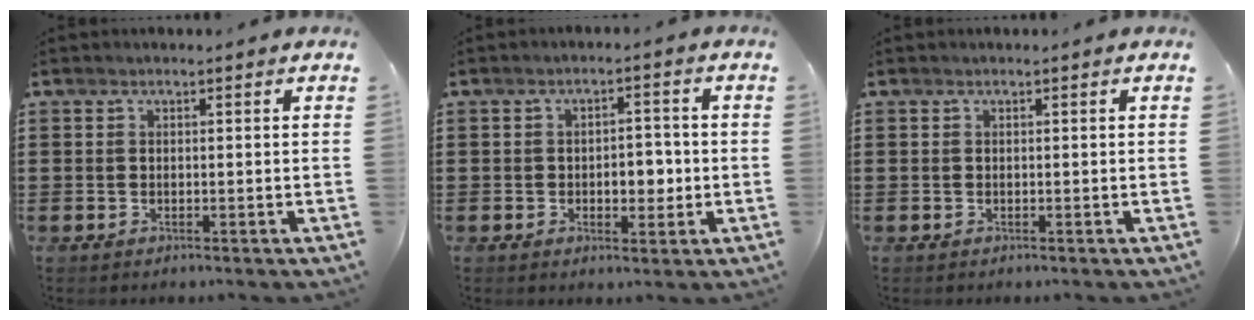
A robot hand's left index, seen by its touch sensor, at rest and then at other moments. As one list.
[{"total": 4.5, "force": [-0.8, 2.5, 3.6], "torque": [-0.053, 0.001, -0.022]}, {"total": 0.0}]